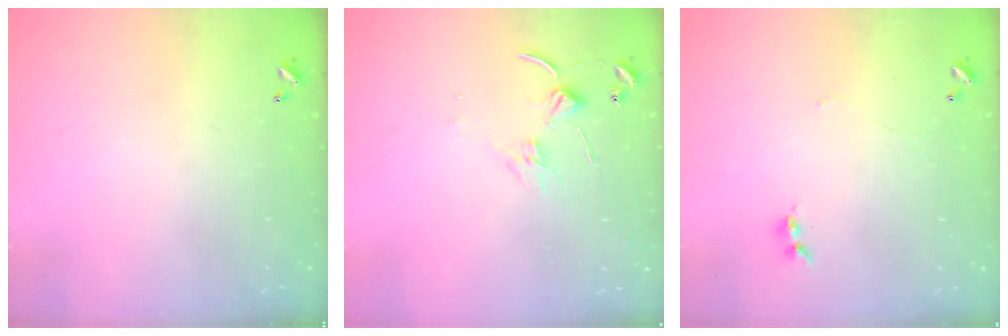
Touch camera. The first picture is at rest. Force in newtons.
{"total": 1.4, "press": 1.3, "slide": 0.2}
{"total": 1.2, "press": 1.1, "slide": 0.3}